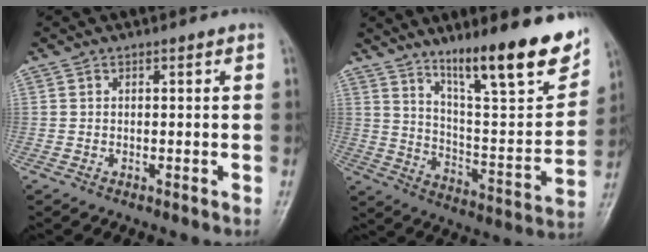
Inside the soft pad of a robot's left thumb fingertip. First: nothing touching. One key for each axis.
{"total": 20.8, "fx": 13.8, "fy": 3.9, "fz": 15.1, "tx": -0.190, "ty": -0.074, "tz": 0.226}